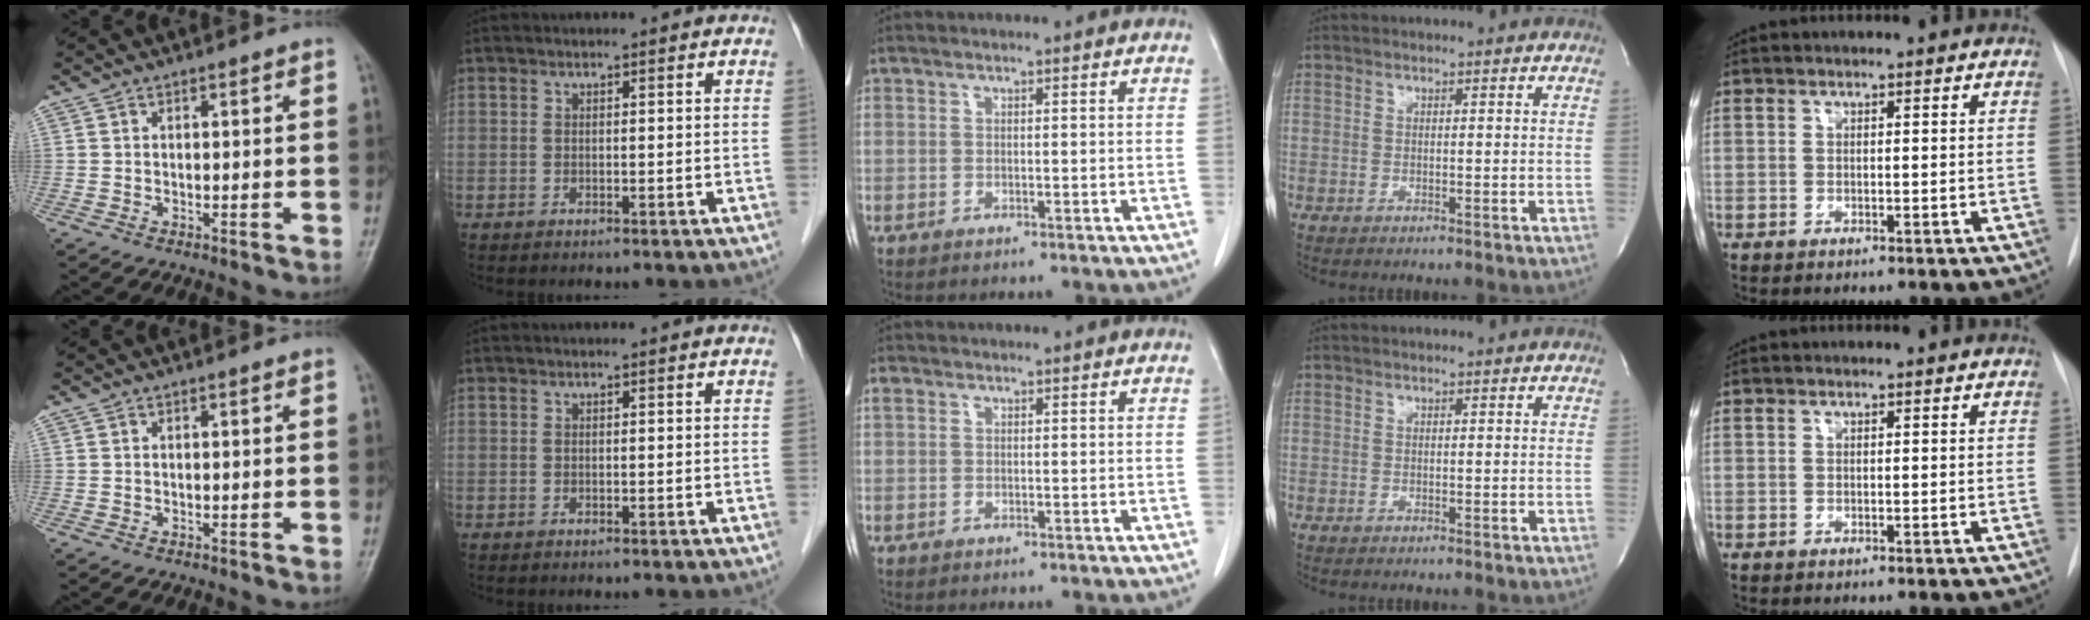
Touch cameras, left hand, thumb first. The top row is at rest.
{"middle": {"total": 0.8, "force": [0.4, 0.6, 0.3], "torque": [-0.010, 0.013, 0.008]}}